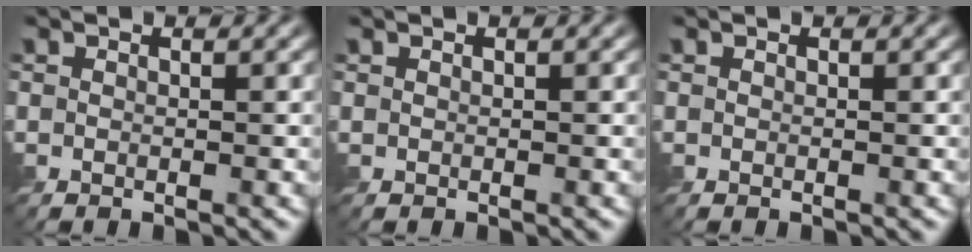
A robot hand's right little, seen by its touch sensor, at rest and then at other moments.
{"total": 0.0}
{"total": 0.0}